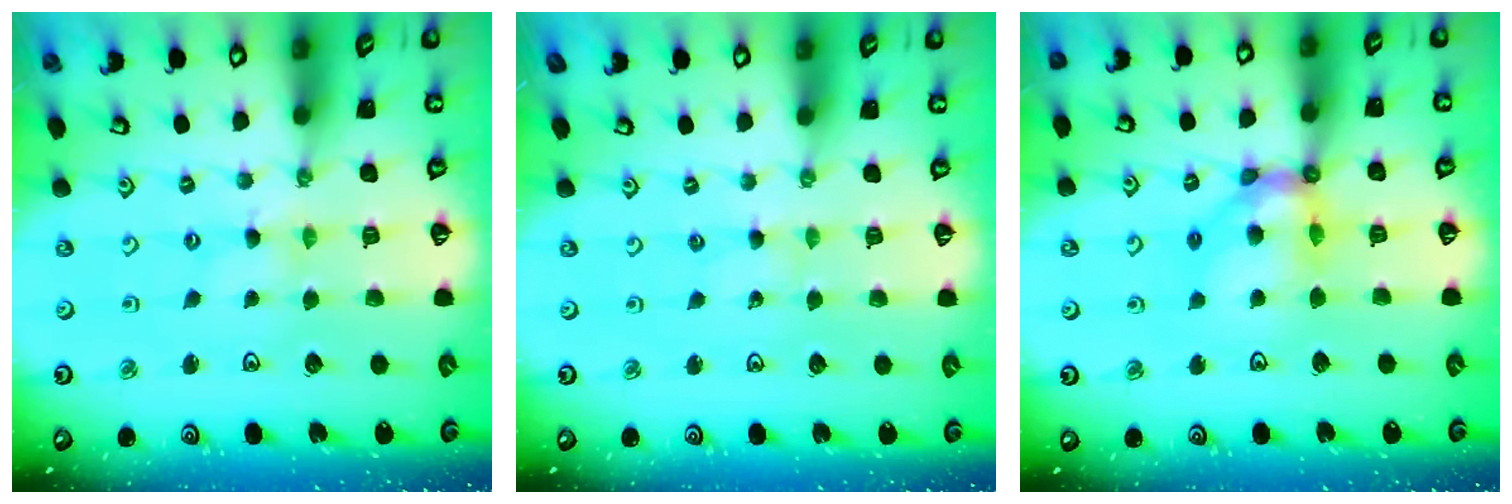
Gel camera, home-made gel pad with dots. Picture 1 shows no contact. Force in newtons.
{"total": 0.6, "press": 0.6, "slide": 0.1}
{"total": 11.1, "press": 10.9, "slide": 1.6}